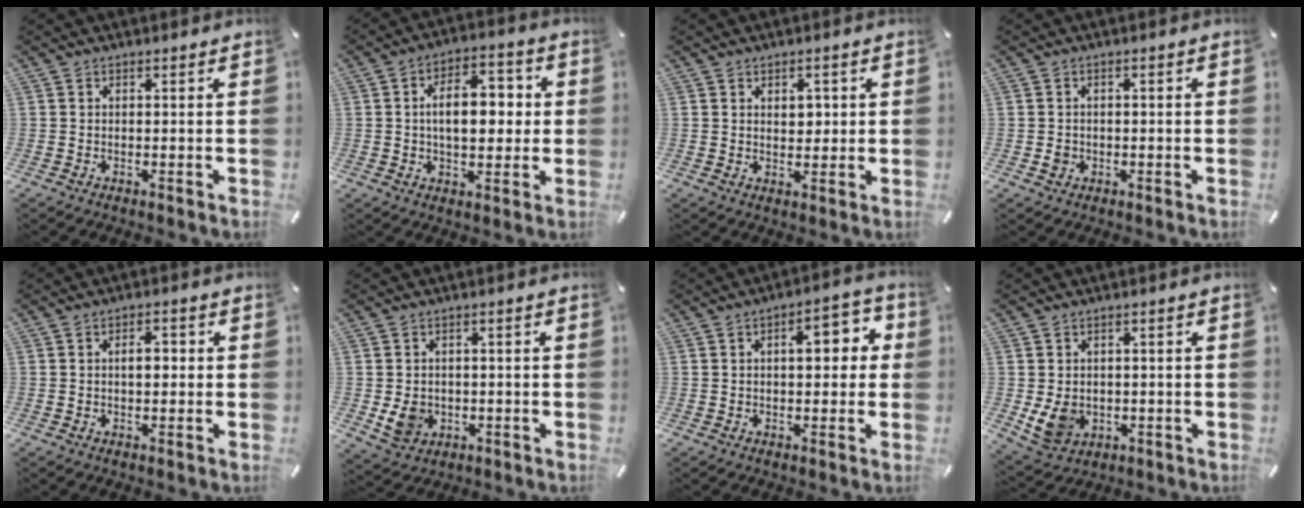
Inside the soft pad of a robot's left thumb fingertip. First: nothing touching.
{"total": 11.2, "force": [0.7, 6.9, 8.8], "torque": [-0.123, 0.001, 0.003]}
{"total": 2.9, "force": [0.8, 2.3, 1.5], "torque": [-0.009, -0.005, 0.007]}
{"total": 2.2, "force": [-0.6, 1.9, 0.8], "torque": [-0.016, 0.005, -0.012]}
{"total": 3.8, "force": [0.1, 2.3, 3.1], "torque": [-0.044, 0.003, -0.006]}
{"total": 6.2, "force": [-0.7, 5.5, 2.8], "torque": [-0.054, -0.003, -0.015]}
{"total": 8.4, "force": [1.2, 4.5, 7.0], "torque": [-0.078, -0.004, 0.008]}
{"total": 6.8, "force": [-0.4, 6.0, 3.3], "torque": [-0.079, -0.001, -0.008]}